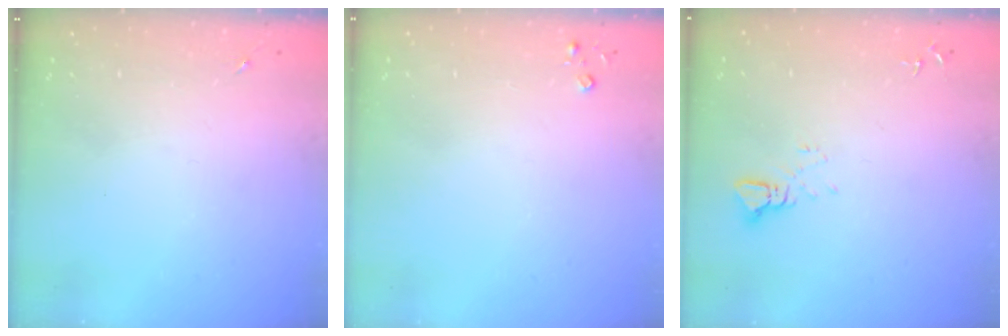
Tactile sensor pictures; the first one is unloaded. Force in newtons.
{"total": 2.6, "press": 2.6, "slide": 0.3}
{"total": 2.5, "press": 2.5, "slide": 0.1}